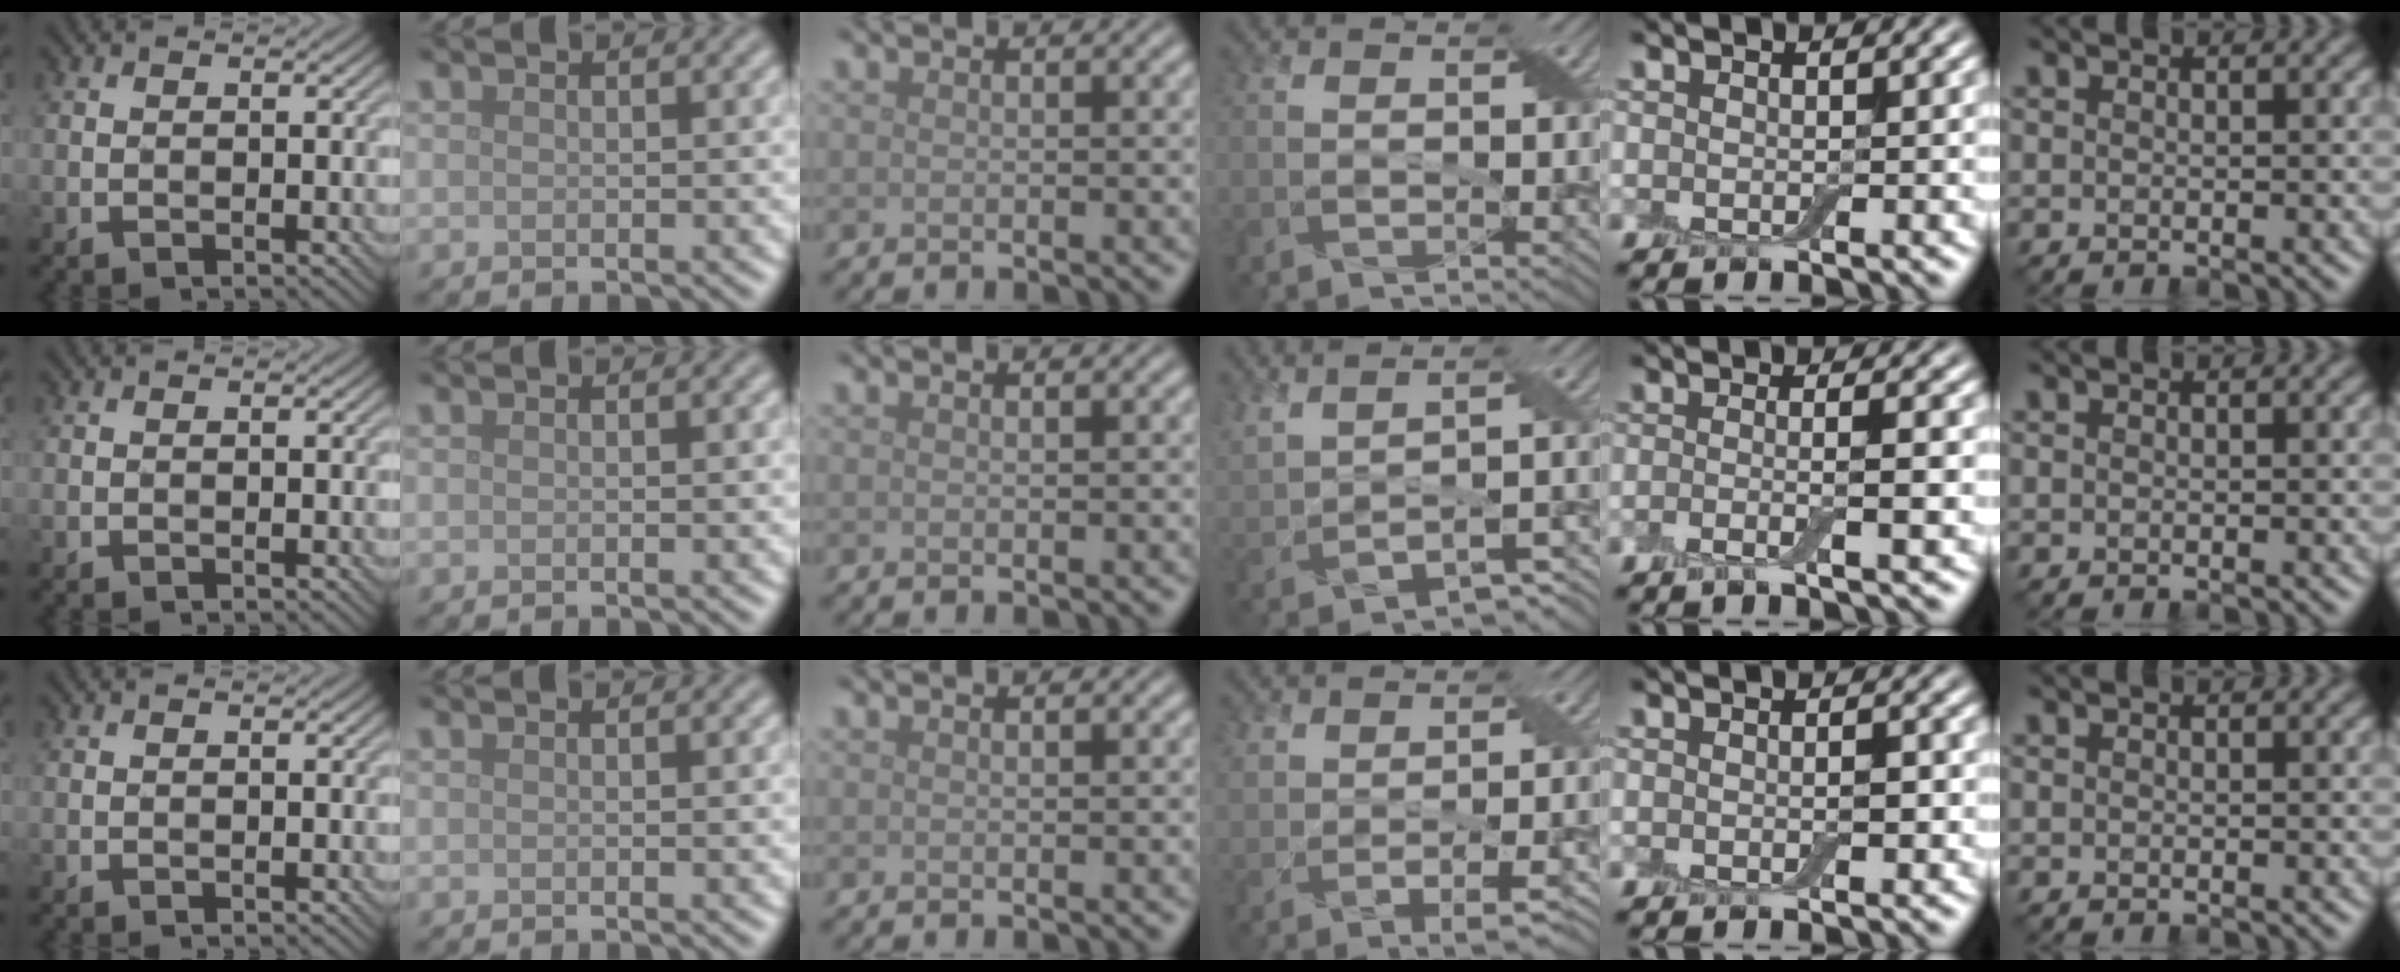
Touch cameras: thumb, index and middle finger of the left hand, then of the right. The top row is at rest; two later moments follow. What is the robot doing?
{"motion": "peel", "object": "adhesive wrap"}